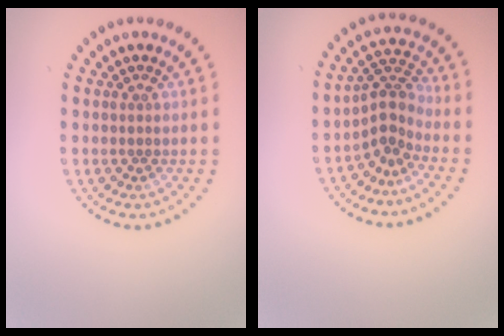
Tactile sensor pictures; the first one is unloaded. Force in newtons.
{"total": 2.8, "press": 1.9, "slide": 2.1}